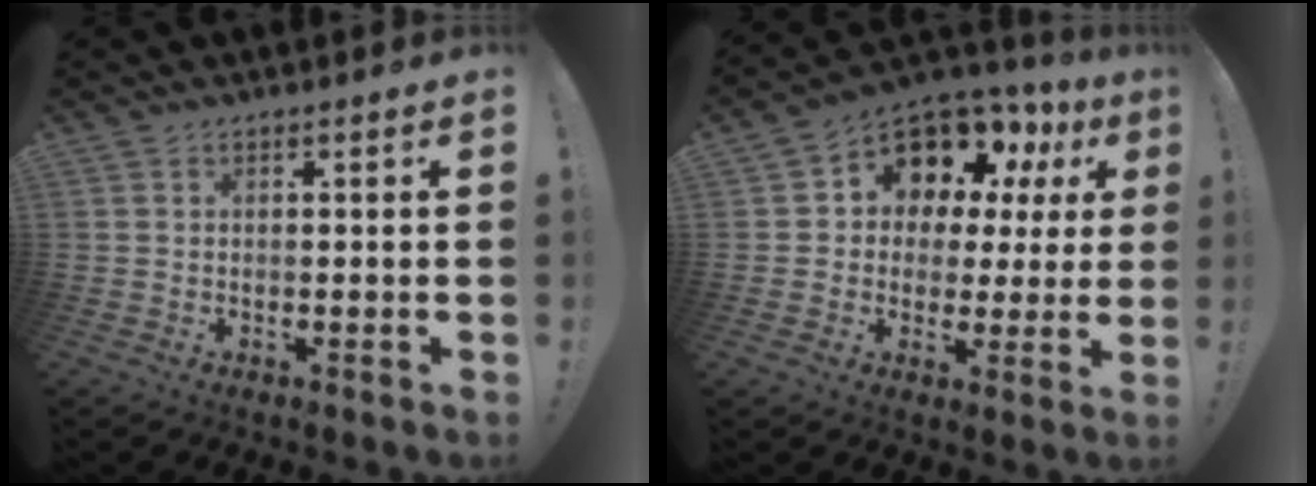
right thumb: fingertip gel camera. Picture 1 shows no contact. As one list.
[{"total": 11.2, "force": [6.4, 7.5, 5.3], "torque": [-0.084, -0.056, 0.118]}]